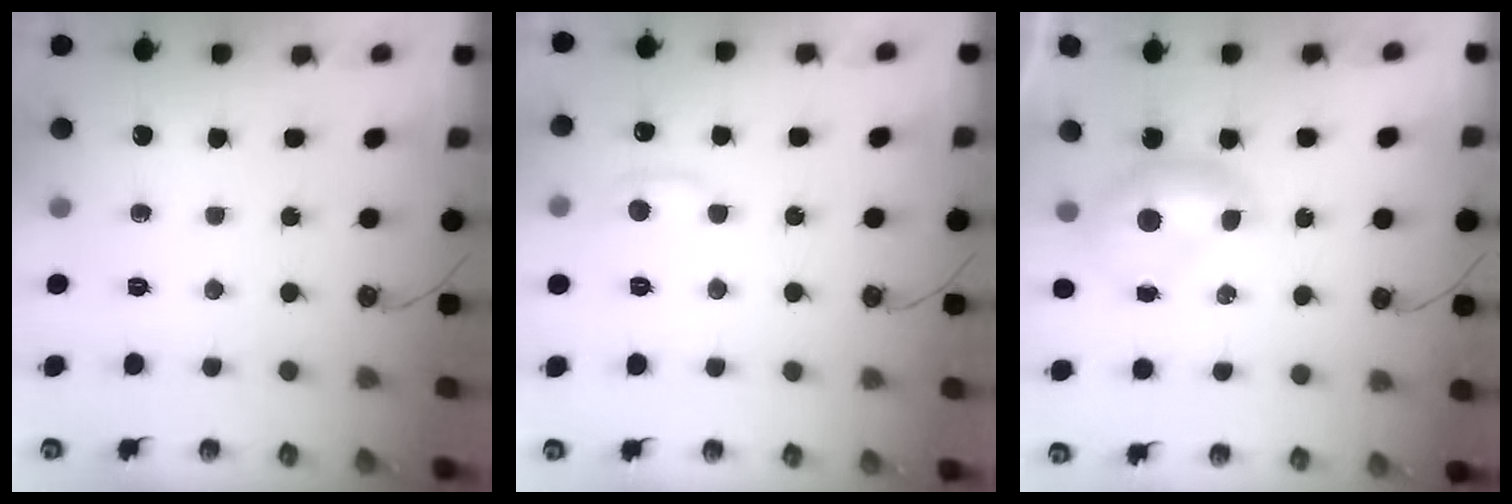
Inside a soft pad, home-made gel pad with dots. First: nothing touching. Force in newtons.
{"total": 0.8, "press": 0.2, "slide": 0.8}
{"total": 0.0}